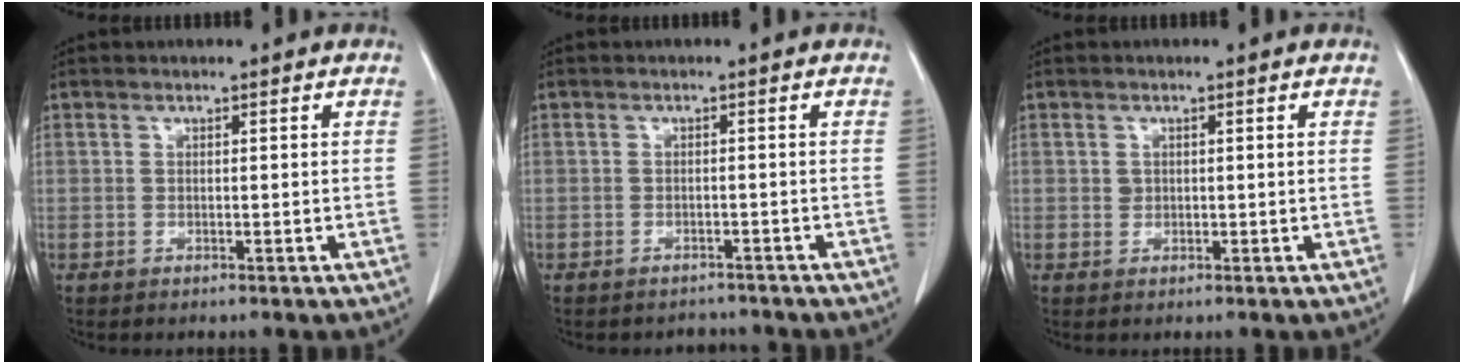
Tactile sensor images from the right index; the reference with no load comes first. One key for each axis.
{"total": 2.8, "fx": -2.6, "fy": 1.0, "fz": -0.1, "tx": 0.000, "ty": 0.001, "tz": -0.033}
{"total": 0.7, "fx": 0.1, "fy": 0.7, "fz": 0.2, "tx": -0.006, "ty": 0.002, "tz": 0.005}